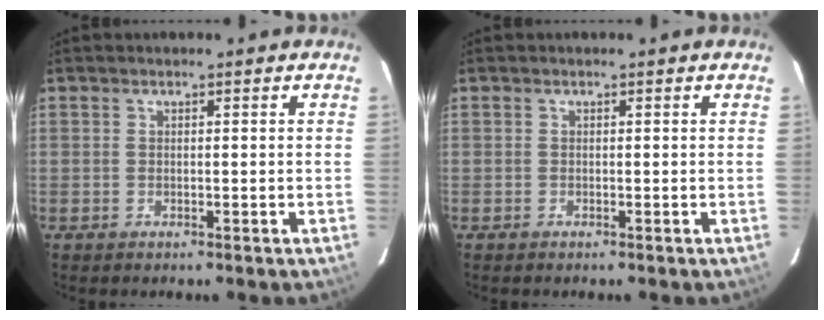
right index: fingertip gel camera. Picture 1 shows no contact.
{"total": 0.0}